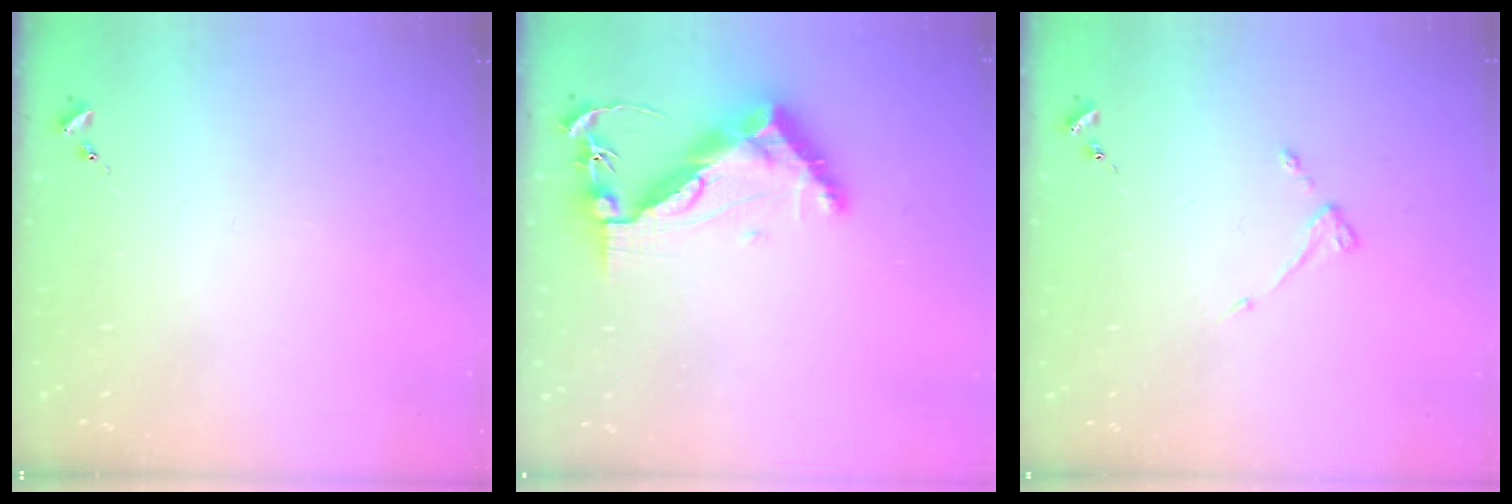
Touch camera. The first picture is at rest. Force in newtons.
{"total": 11.8, "press": 11.7, "slide": 1.5}
{"total": 3.3, "press": 3.2, "slide": 0.4}